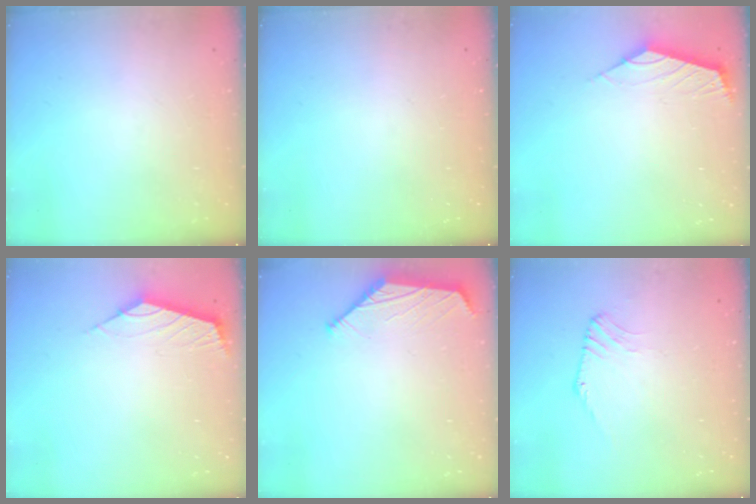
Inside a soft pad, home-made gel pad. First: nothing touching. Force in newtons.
{"total": 0.0}
{"total": 2.4, "press": 2.3, "slide": 0.6}
{"total": 2.5, "press": 2.4, "slide": 0.6}
{"total": 0.0}
{"total": 1.4, "press": 1.4, "slide": 0.4}